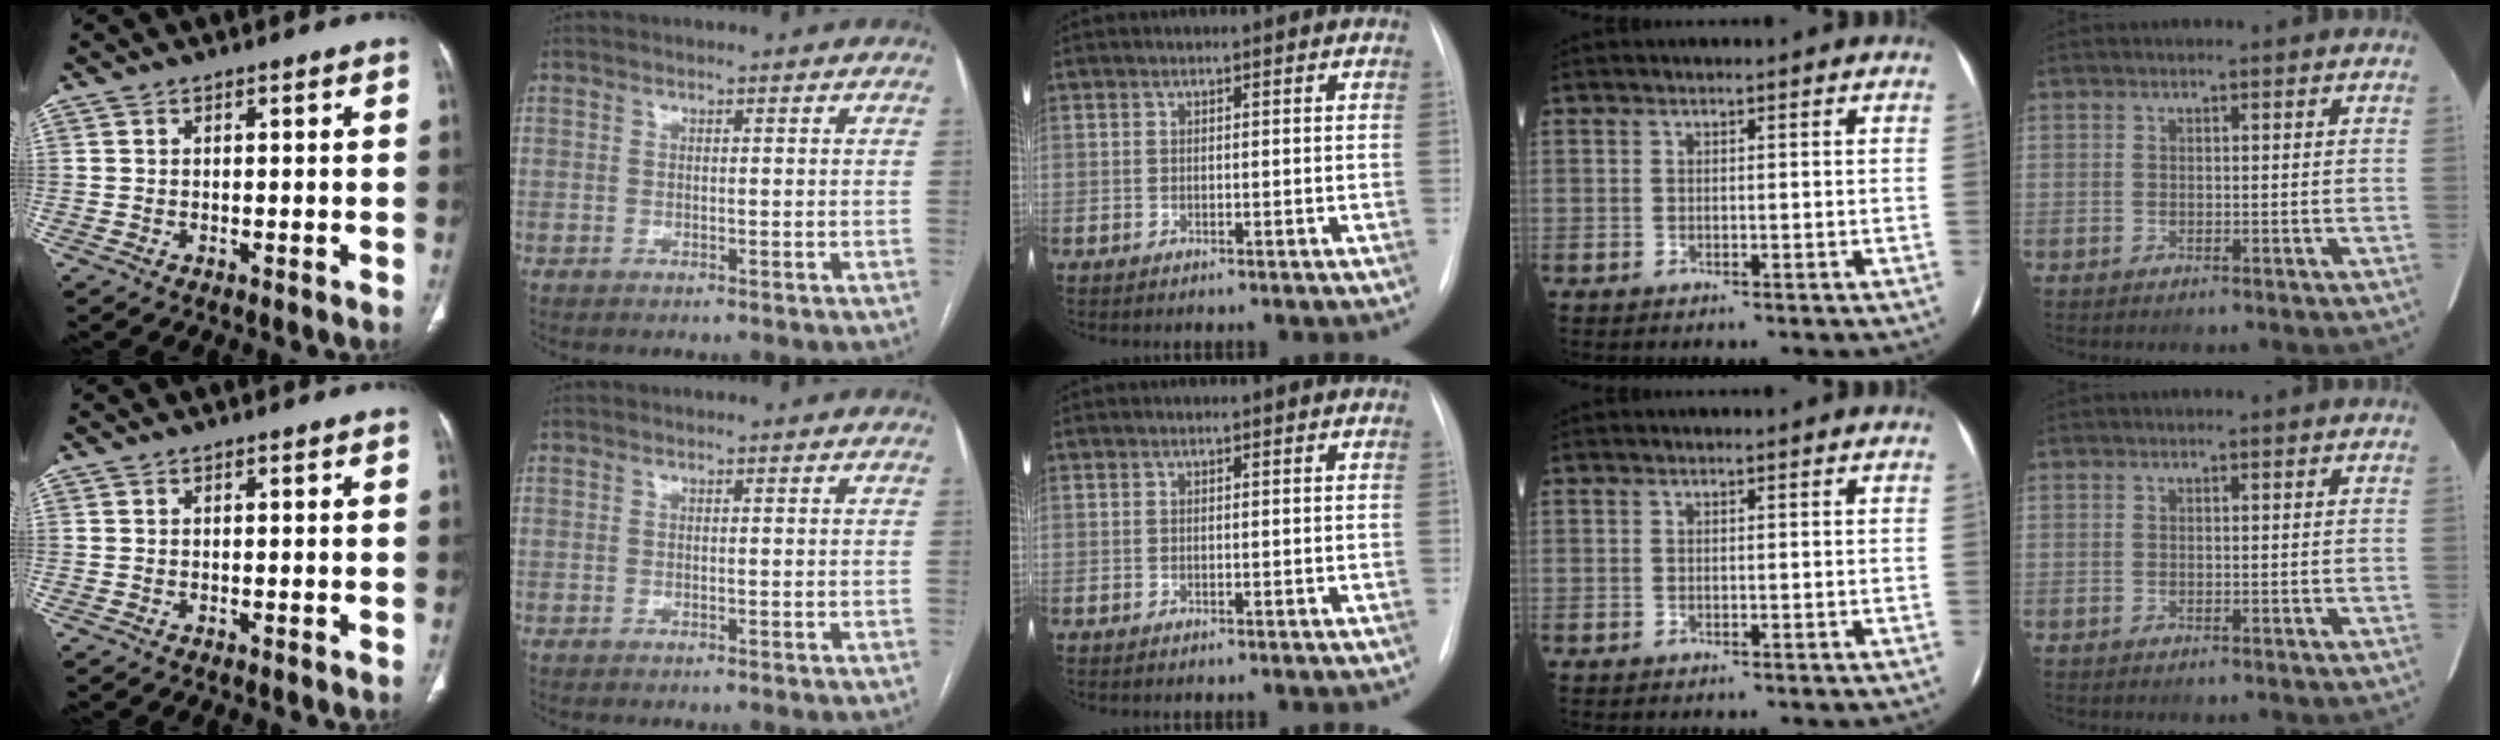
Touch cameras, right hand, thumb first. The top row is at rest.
{}